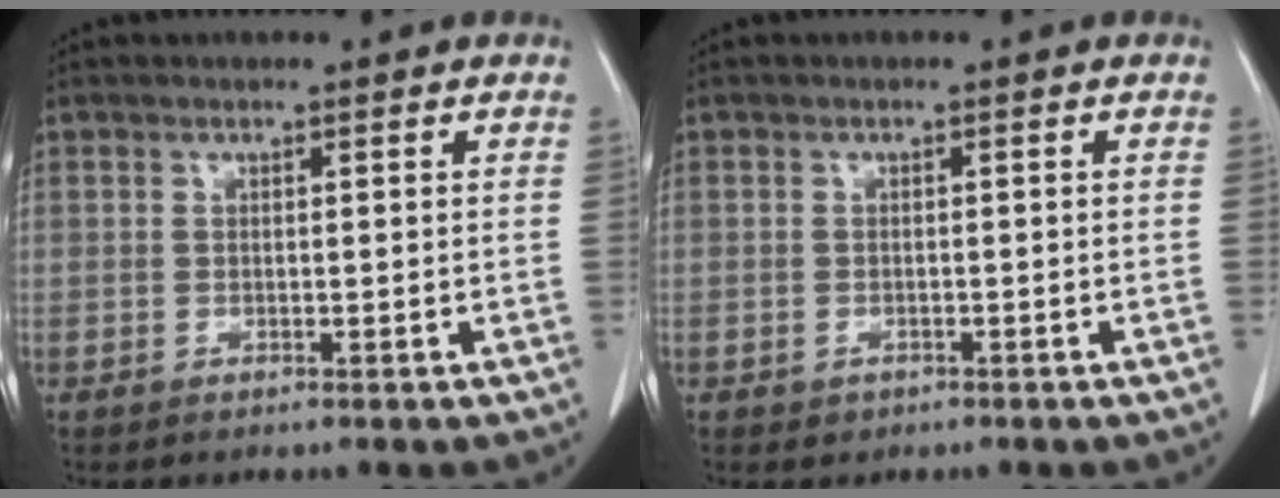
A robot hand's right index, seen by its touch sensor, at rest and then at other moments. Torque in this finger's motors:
{"motor_torque": [0.19, -0.14, 0.07, 0.01]}